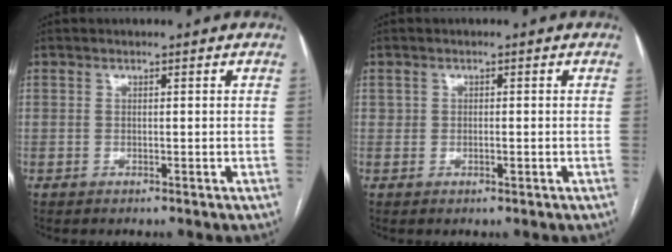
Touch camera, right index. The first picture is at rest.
{"total": 1.0, "force": [0.0, 0.8, 0.6], "torque": [-0.016, 0.006, 0.003]}